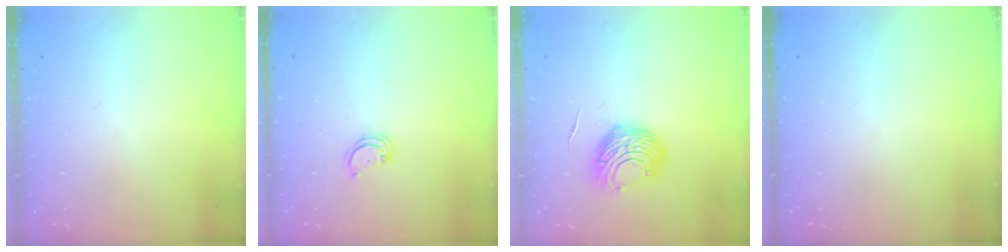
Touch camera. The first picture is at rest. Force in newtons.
{"total": 1.7, "press": 1.7, "slide": 0.1}
{"total": 10.2, "press": 10.2, "slide": 0.8}
{"total": 0.0}